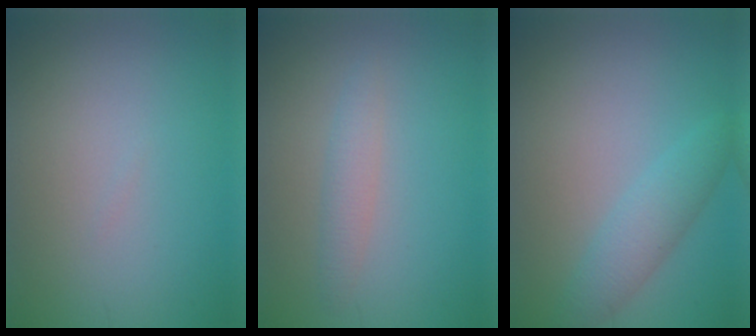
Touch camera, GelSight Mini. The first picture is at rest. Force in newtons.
{"total": 1.7, "press": 1.7, "slide": 0.1}
{"total": 3.0, "press": 3.0, "slide": 0.1}